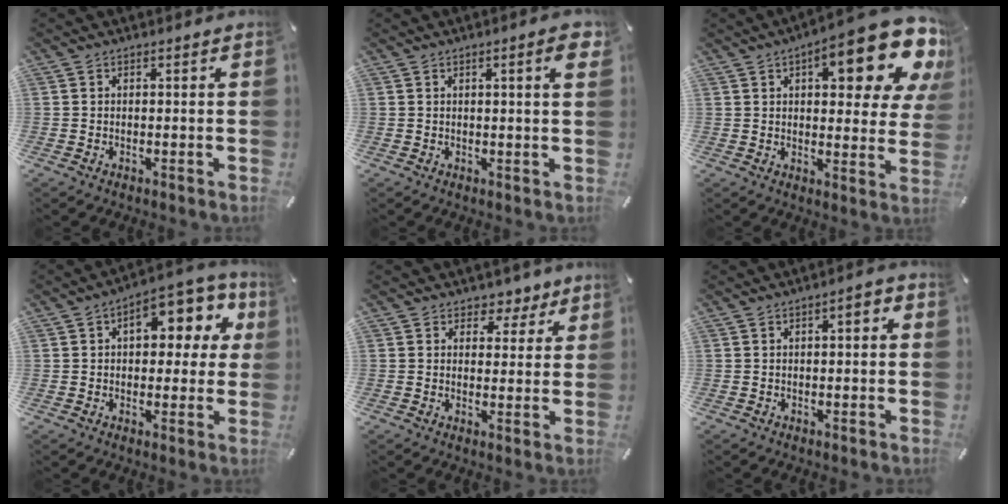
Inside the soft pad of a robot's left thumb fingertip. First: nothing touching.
{"total": 4.9, "force": [1.6, 0.8, 4.6], "torque": [-0.072, -0.002, 0.021]}
{"total": 20.3, "force": [10.1, 7.6, 15.8], "torque": [-0.204, -0.064, 0.158]}
{"total": 11.8, "force": [3.7, 6.7, 9.0], "torque": [-0.117, -0.015, 0.058]}
{"total": 4.6, "force": [2.5, 3.7, 1.1], "torque": [0.005, -0.014, 0.036]}
{"total": 2.8, "force": [-0.3, 1.1, 2.6], "torque": [-0.039, 0.007, -0.010]}